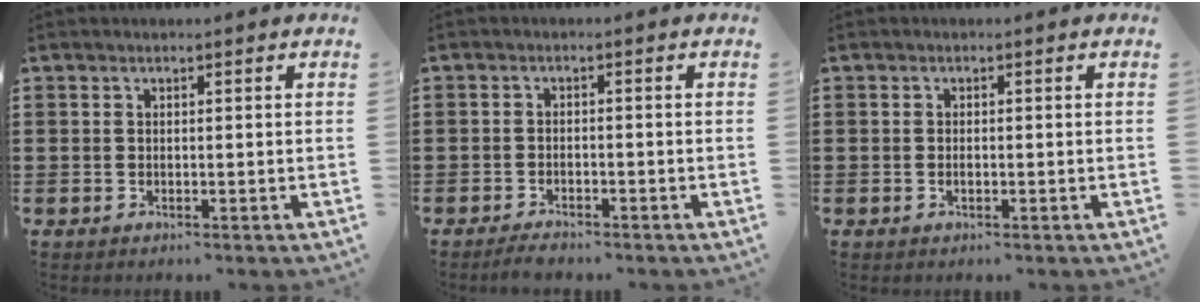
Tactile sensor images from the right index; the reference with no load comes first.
{"total": 1.9, "force": [-1.8, 0.3, 0.5], "torque": [-0.012, 0.002, -0.035]}
{"total": 0.9, "force": [-0.3, 0.3, 0.8], "torque": [-0.016, -0.003, -0.005]}